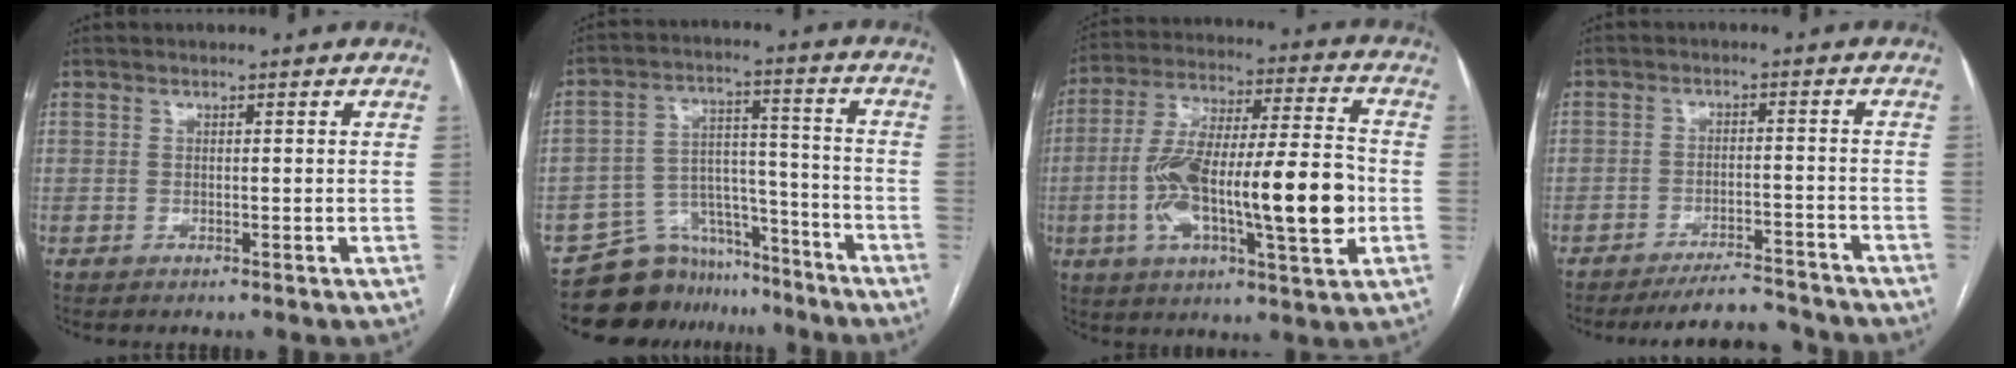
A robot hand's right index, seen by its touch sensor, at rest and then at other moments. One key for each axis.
{"total": 11.1, "fx": -9.8, "fy": 5.4, "fz": 0.2, "tx": 0.010, "ty": 0.066, "tz": -0.159}
{"total": 20.8, "fx": -3.8, "fy": 3.9, "fz": 20.1, "tx": -0.349, "ty": 0.018, "tz": -0.055}
{"total": 8.8, "fx": -8.5, "fy": 1.4, "fz": 1.5, "tx": -0.014, "ty": 0.007, "tz": -0.125}